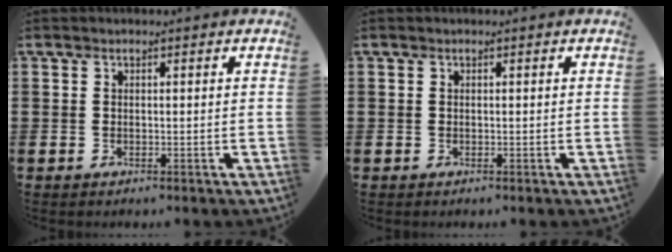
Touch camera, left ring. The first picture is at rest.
{"total": 0.0}